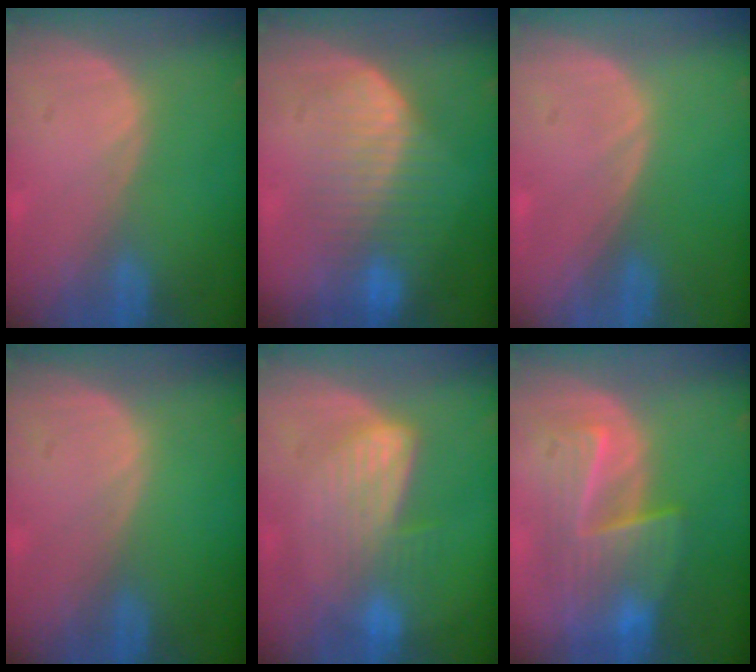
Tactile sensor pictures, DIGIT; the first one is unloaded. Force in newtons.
{"total": 7.3, "press": 7.1, "slide": 1.7}
{"total": 0.0}
{"total": 0.0}
{"total": 6.7, "press": 6.3, "slide": 2.4}
{"total": 7.7, "press": 7.6, "slide": 1.4}